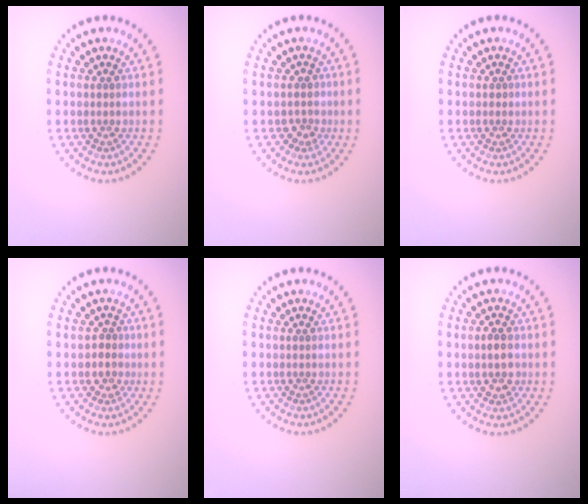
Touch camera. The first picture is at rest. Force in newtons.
{"total": 1.6, "press": 1.2, "slide": 1.0}
{"total": 0.7, "press": 0.6, "slide": 0.3}
{"total": 1.3, "press": 1.1, "slide": 0.7}
{"total": 0.0}
{"total": 2.1, "press": 2.0, "slide": 0.3}